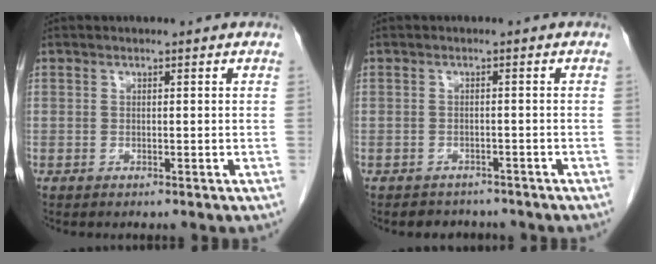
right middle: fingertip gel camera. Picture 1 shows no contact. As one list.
[{"total": 3.4, "force": [-3.0, 1.5, 0.1], "torque": [-0.005, 0.002, -0.040]}]